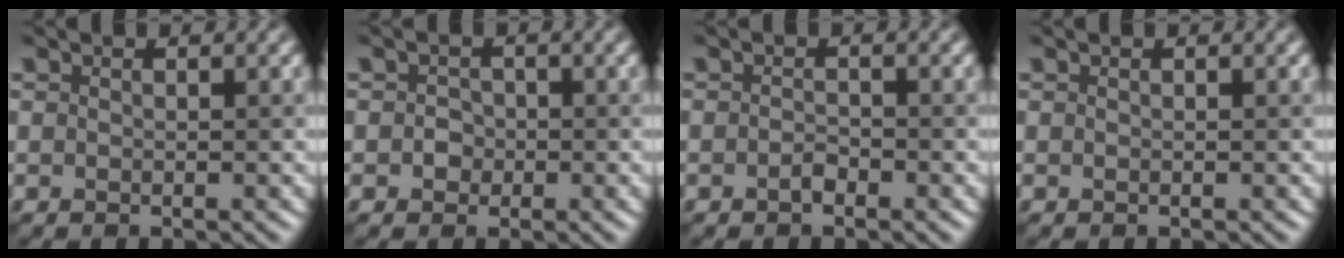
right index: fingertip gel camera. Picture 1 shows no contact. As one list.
[{"total": 0.9, "force": [-0.2, 0.9, 0.0], "torque": [0.002, 0.007, 0.000]}, {"total": 0.6, "force": [-0.6, 0.0, 0.2], "torque": [-0.006, 0.009, -0.003]}, {"total": 0.0}]